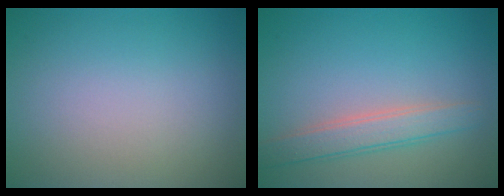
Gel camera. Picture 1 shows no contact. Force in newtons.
{"total": 3.0, "press": 3.0, "slide": 0.2}